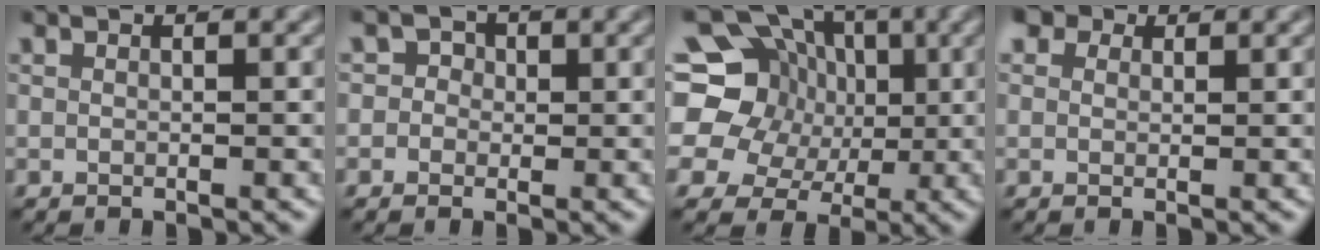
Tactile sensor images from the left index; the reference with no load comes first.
{"total": 1.9, "force": [0.2, 1.8, 0.5], "torque": [0.010, 0.001, -0.018]}
{"total": 17.2, "force": [2.3, 15.6, 6.8], "torque": [-0.173, 0.023, 0.010]}
{"total": 3.0, "force": [1.9, 1.9, 1.3], "torque": [-0.026, 0.007, 0.009]}